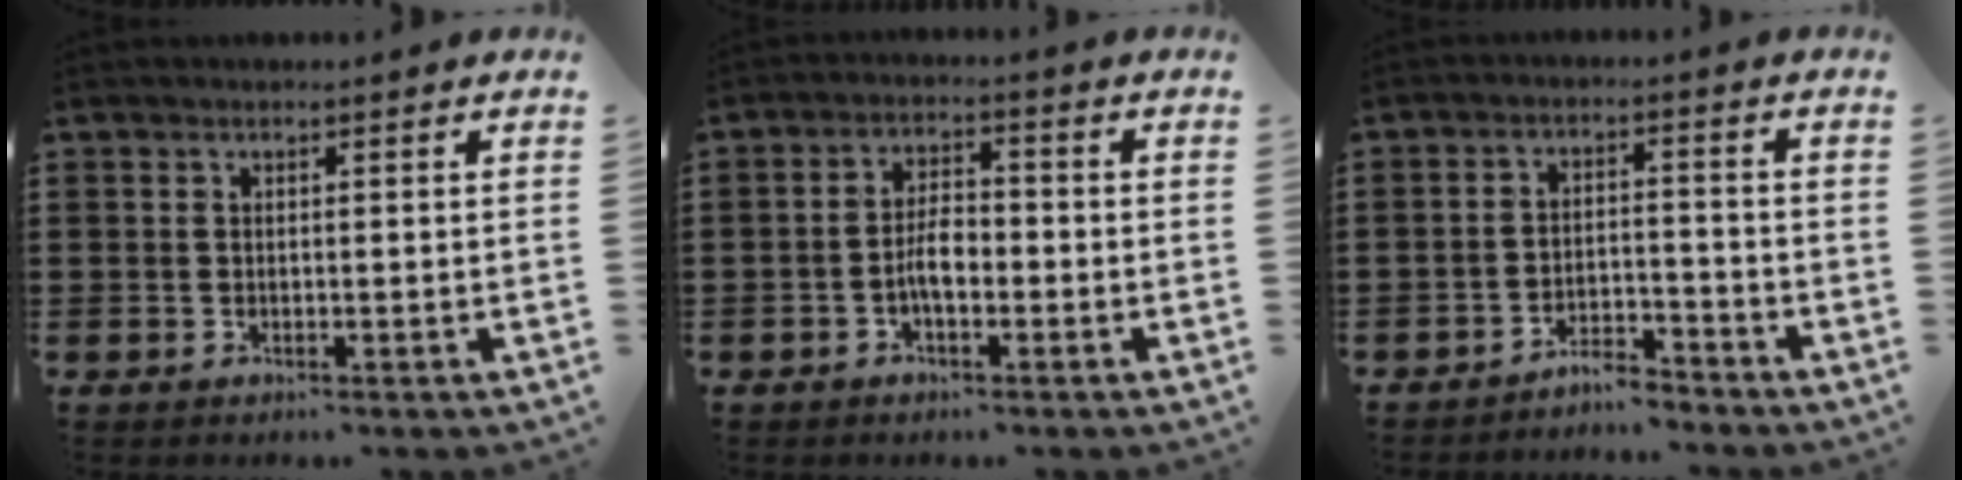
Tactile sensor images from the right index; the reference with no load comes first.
{"total": 4.2, "force": [-1.3, 1.8, 3.6], "torque": [-0.069, 0.006, -0.026]}
{"total": 3.8, "force": [-3.8, 0.3, 0.3], "torque": [-0.011, 0.004, -0.080]}